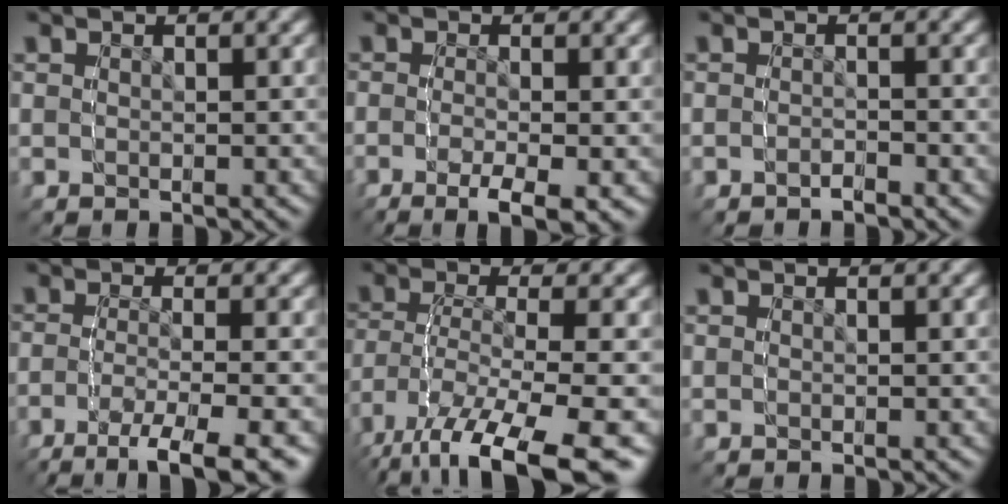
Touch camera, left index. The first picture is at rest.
{"total": 2.2, "force": [-0.8, -2.1, -0.1], "torque": [0.018, 0.009, -0.017]}
{"total": 2.5, "force": [-1.7, -1.3, -1.2], "torque": [0.000, -0.006, -0.023]}
{"total": 3.0, "force": [-2.6, -1.4, 0.6], "torque": [-0.009, 0.000, -0.043]}
{"total": 3.5, "force": [-1.3, 1.8, 2.6], "torque": [-0.062, 0.005, -0.013]}
{"total": 0.0}